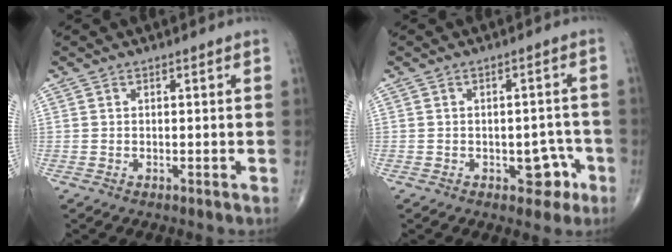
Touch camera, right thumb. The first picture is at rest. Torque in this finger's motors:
{"motor_torque": [2.94, 2.07, 0.82, -1.40, 0.16]}